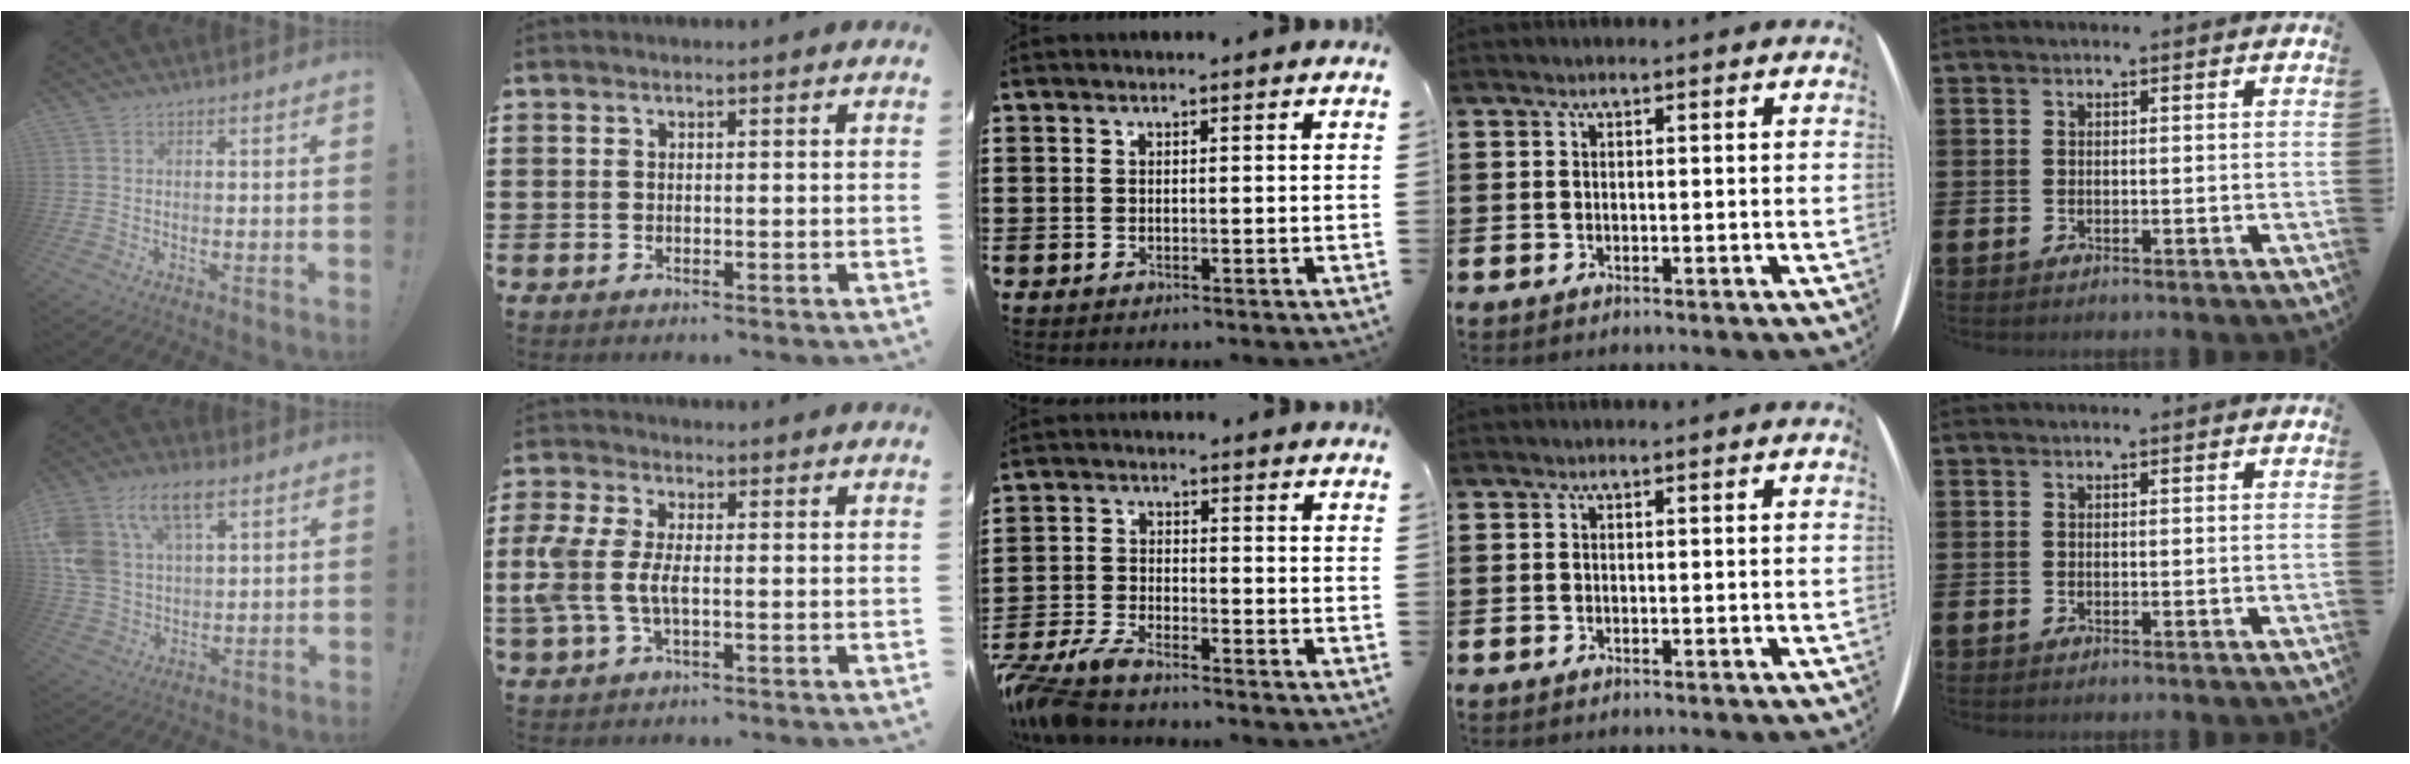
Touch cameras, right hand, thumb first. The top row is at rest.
{"thumb": {"total": 15.4, "force": [7.9, 9.6, 9.0], "torque": [-0.185, -0.027, 0.150]}, "index": {"total": 5.8, "force": [-0.6, 2.9, 5.0], "torque": [-0.132, -0.008, -0.022]}, "middle": {"total": 5.2, "force": [-4.9, 0.6, 1.8], "torque": [-0.068, -0.011, -0.104]}}